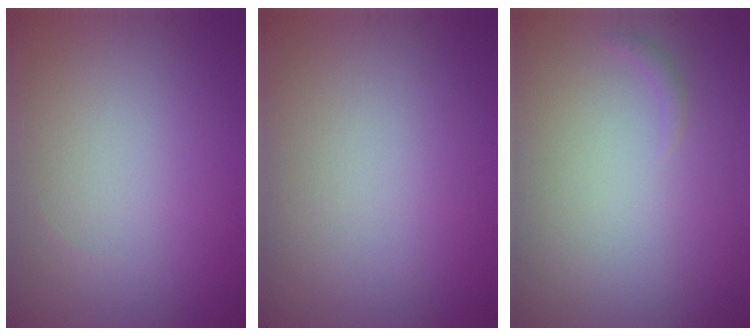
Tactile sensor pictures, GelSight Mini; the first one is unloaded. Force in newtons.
{"total": 0.0}
{"total": 0.6, "press": 0.6, "slide": 0.1}